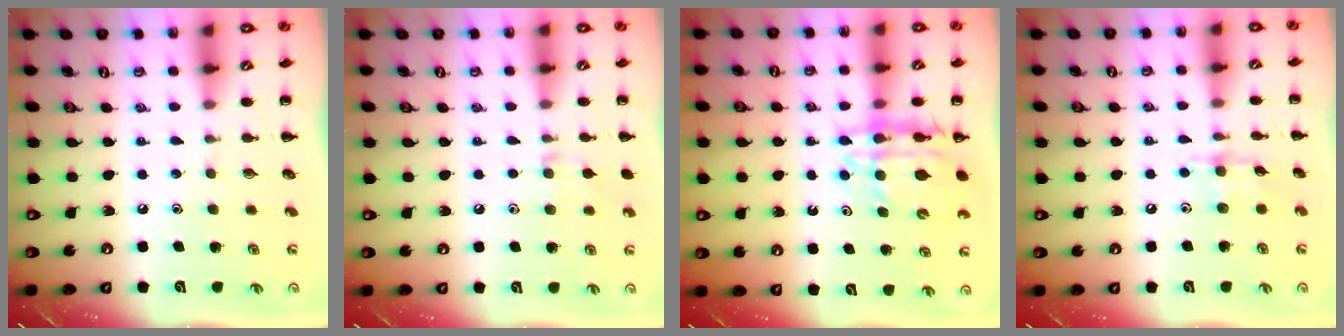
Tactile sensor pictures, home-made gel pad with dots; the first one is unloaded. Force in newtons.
{"total": 5.8, "press": 5.4, "slide": 2.2}
{"total": 12.9, "press": 12.4, "slide": 3.7}
{"total": 6.6, "press": 6.6, "slide": 0.6}